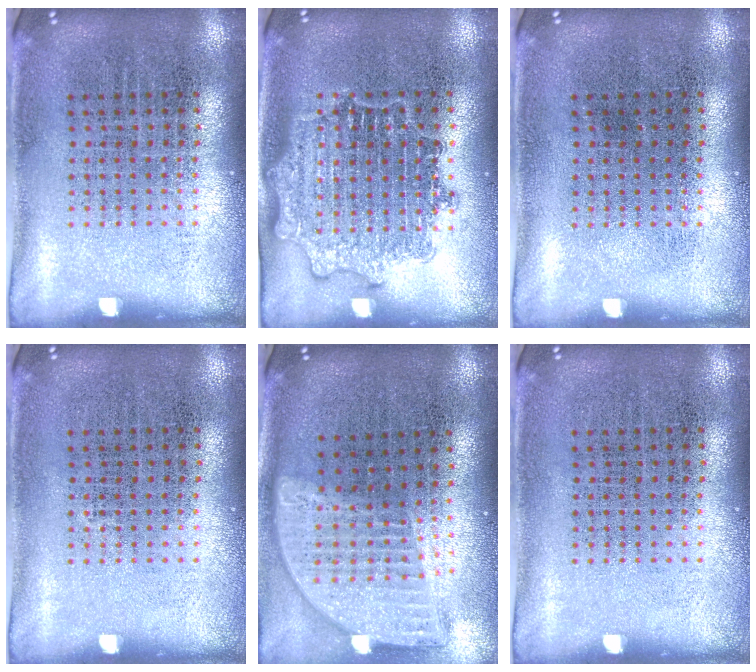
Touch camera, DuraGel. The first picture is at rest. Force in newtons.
{"total": 1.7, "press": 1.7, "slide": 0.4}
{"total": 0.0}
{"total": 0.0}
{"total": 2.0, "press": 1.6, "slide": 1.2}
{"total": 0.0}